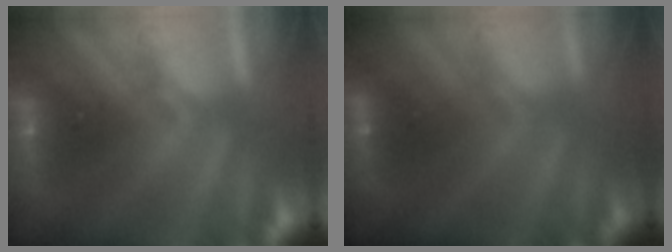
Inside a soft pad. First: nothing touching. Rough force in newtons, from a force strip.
{"total": 1.6}